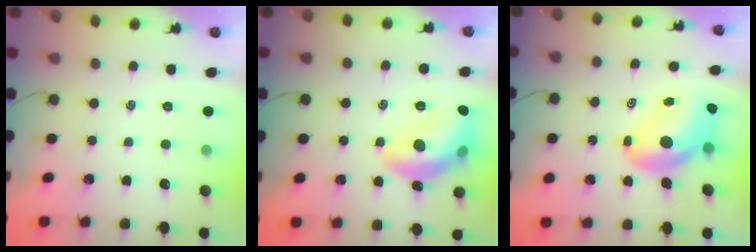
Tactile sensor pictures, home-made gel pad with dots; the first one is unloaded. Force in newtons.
{"total": 14.6, "press": 14.5, "slide": 1.5}
{"total": 10.5, "press": 10.1, "slide": 3.1}